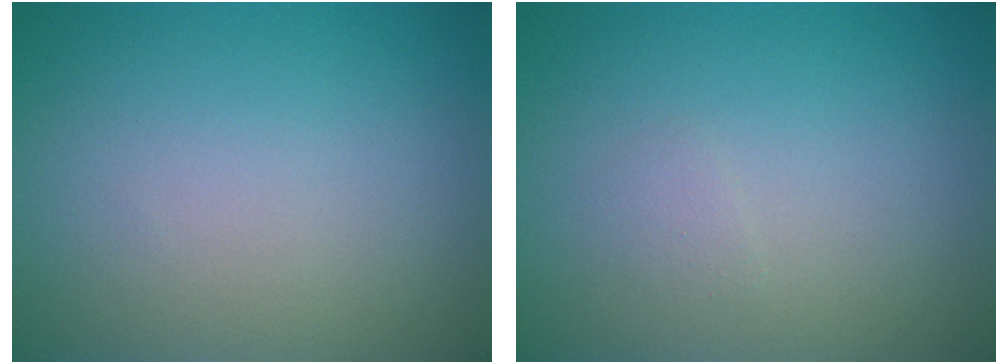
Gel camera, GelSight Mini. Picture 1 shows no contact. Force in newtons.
{"total": 0.6, "press": 0.6, "slide": 0.1}